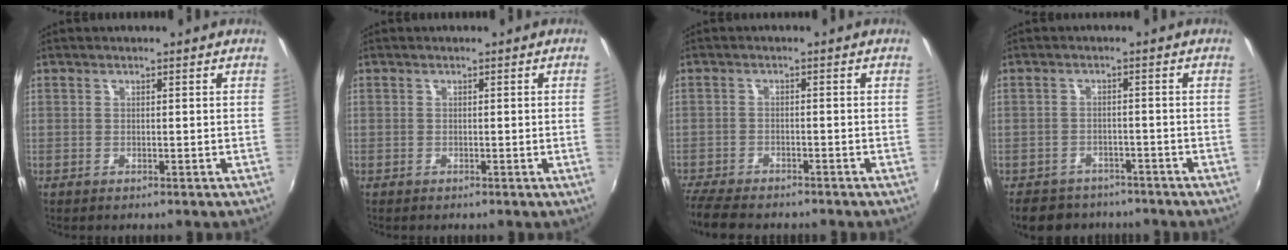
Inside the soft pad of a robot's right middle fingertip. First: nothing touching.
{"total": 1.1, "force": [0.1, -0.7, 0.8], "torque": [-0.006, -0.009, 0.002]}
{"total": 8.7, "force": [-7.7, 2.1, 3.5], "torque": [-0.099, -0.028, -0.135]}
{"total": 9.3, "force": [-7.6, 4.6, 2.6], "torque": [-0.069, 0.000, -0.111]}